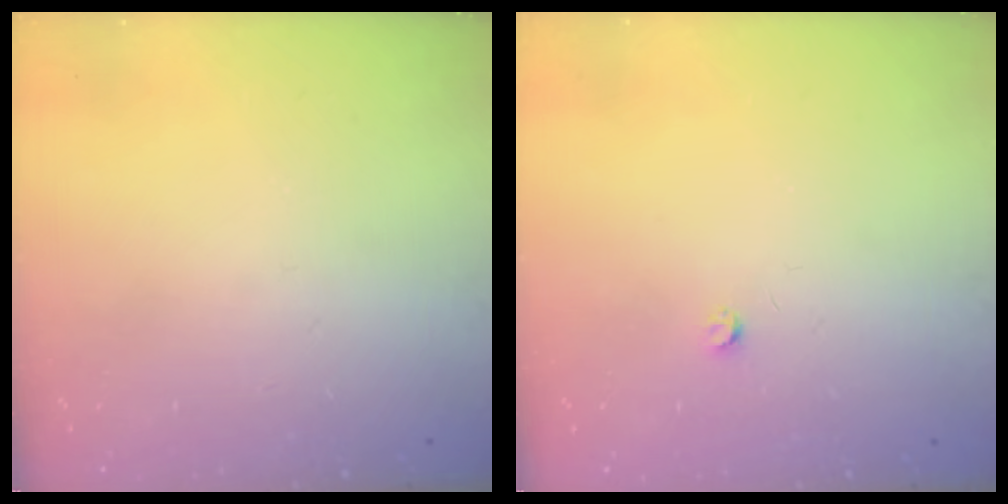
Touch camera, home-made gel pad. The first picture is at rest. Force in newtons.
{"total": 2.5, "press": 2.5, "slide": 0.4}